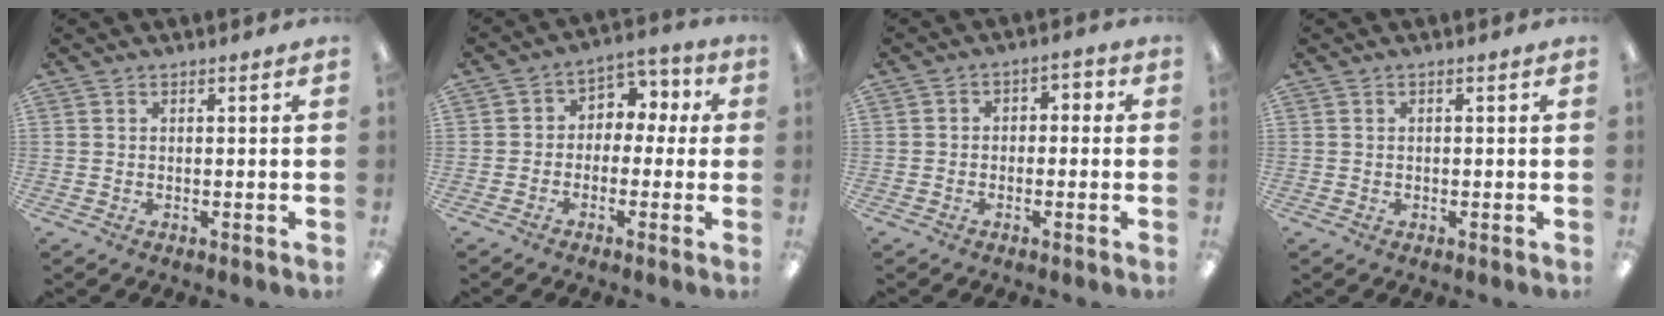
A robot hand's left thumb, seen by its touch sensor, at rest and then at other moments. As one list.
[{"total": 5.7, "force": [-0.6, 5.1, 2.5], "torque": [-0.036, 0.018, -0.013]}, {"total": 3.4, "force": [-2.5, 1.9, 1.2], "torque": [-0.014, 0.019, -0.047]}, {"total": 0.0}]